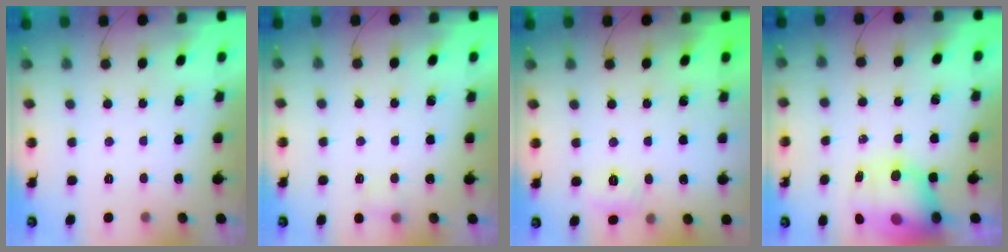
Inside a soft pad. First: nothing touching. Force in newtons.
{"total": 2.6, "press": 2.5, "slide": 0.7}
{"total": 5.2, "press": 5.0, "slide": 1.4}
{"total": 13.3, "press": 12.9, "slide": 3.3}